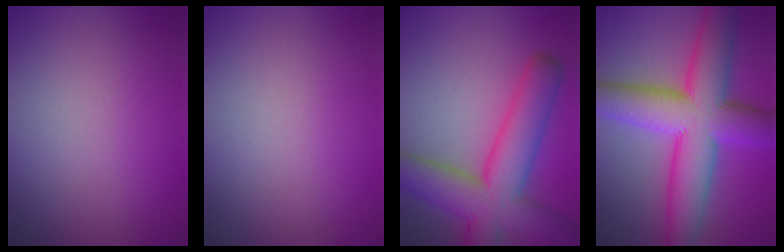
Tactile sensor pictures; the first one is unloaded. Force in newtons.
{"total": 0.0}
{"total": 9.1, "press": 9.1, "slide": 0.4}
{"total": 11.1, "press": 11.1, "slide": 0.1}